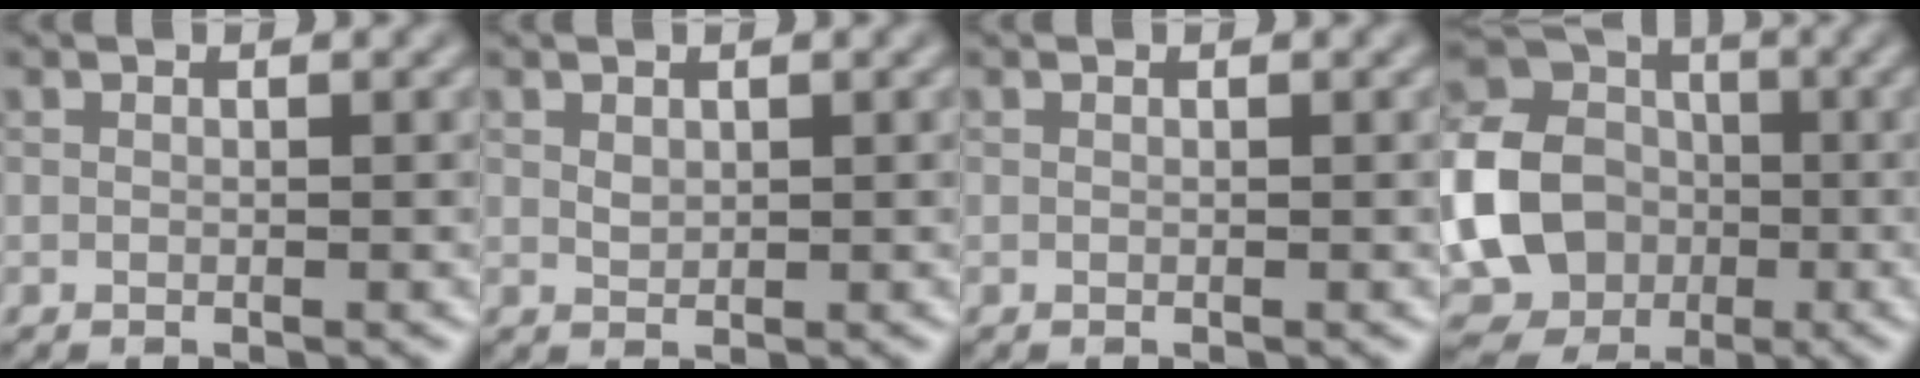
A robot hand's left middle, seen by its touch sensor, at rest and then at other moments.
{"total": 0.9, "force": [0.4, 0.7, 0.5], "torque": [-0.013, -0.001, 0.011]}
{"total": 0.0}
{"total": 14.6, "force": [-2.1, 12.5, 7.1], "torque": [-0.160, -0.022, -0.057]}